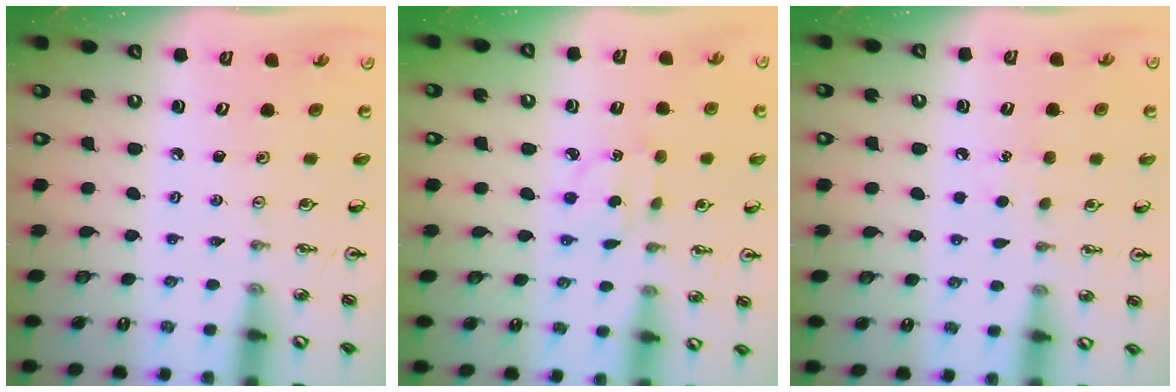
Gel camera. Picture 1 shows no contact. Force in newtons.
{"total": 3.1, "press": 3.1, "slide": 0.6}
{"total": 4.6, "press": 4.6, "slide": 0.6}